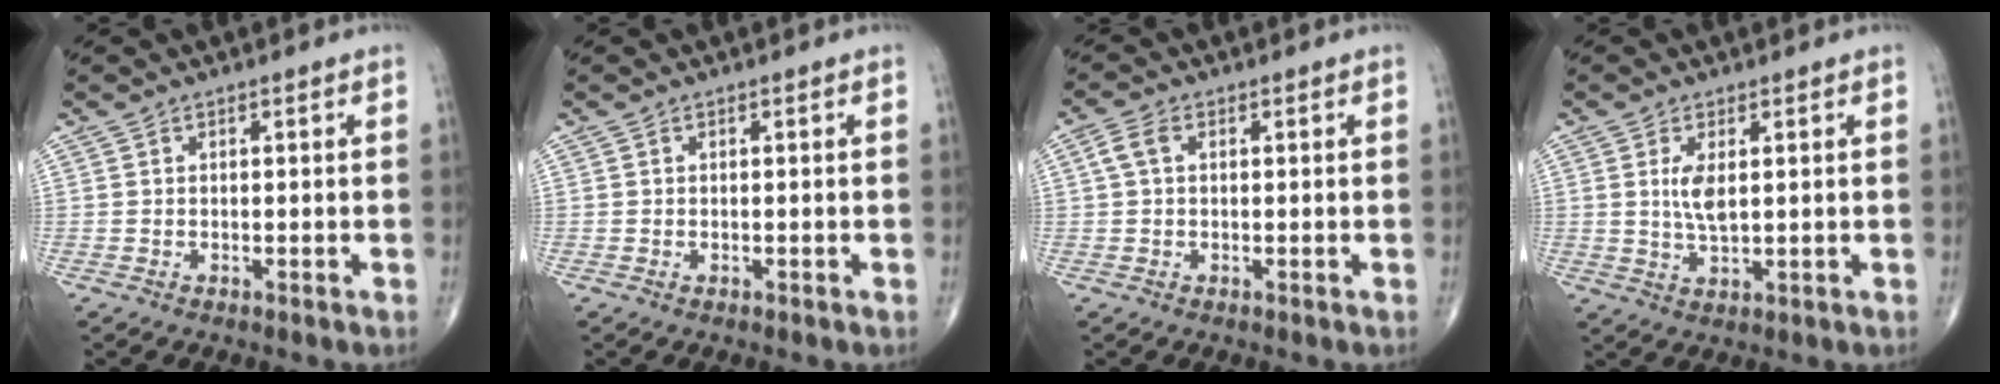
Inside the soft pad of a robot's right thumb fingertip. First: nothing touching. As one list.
[{"total": 0.0}, {"total": 3.1, "force": [0.6, 1.9, 2.3], "torque": [-0.053, 0.011, 0.012]}, {"total": 4.6, "force": [1.0, 1.8, 4.1], "torque": [-0.082, -0.011, 0.024]}]